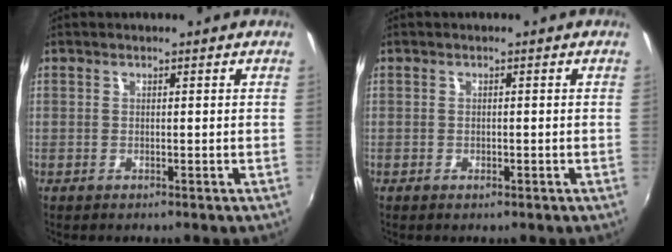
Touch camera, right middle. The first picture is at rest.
{"total": 0.8, "force": [-0.4, 0.5, 0.3], "torque": [-0.005, -0.004, -0.009]}